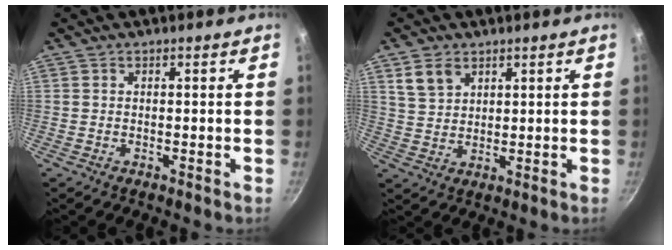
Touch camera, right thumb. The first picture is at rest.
{"total": 5.3, "force": [2.9, 3.6, 2.6], "torque": [-0.036, -0.007, 0.062]}